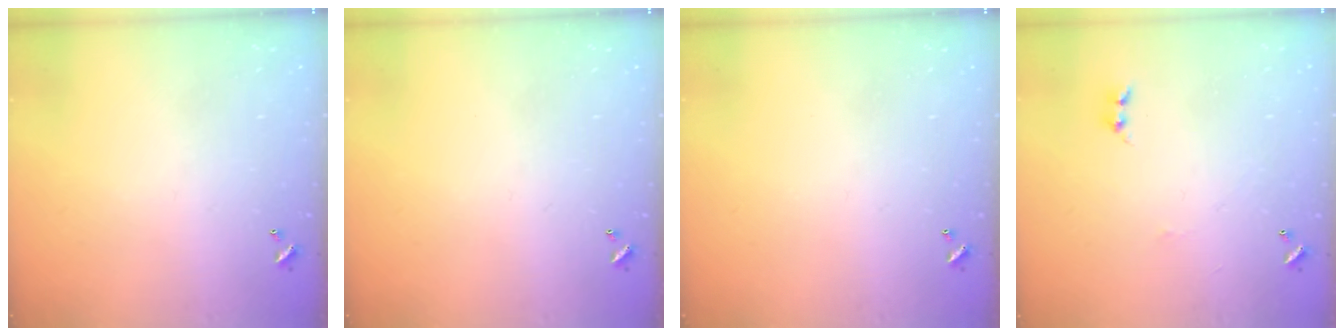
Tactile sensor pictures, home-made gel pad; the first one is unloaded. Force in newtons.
{"total": 0.0}
{"total": 0.0}
{"total": 1.2, "press": 1.1, "slide": 0.5}